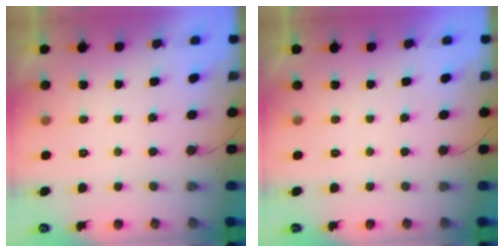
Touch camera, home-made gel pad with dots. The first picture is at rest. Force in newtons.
{"total": 1.7, "press": 1.7, "slide": 0.0}